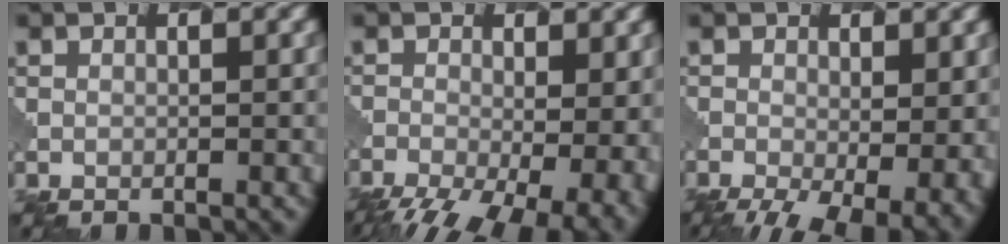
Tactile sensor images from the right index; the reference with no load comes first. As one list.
[{"total": 12.8, "force": [-6.9, 6.2, 8.9], "torque": [-0.129, -0.042, -0.074]}, {"total": 8.2, "force": [-2.8, 3.6, 6.8], "torque": [-0.098, -0.029, -0.033]}]